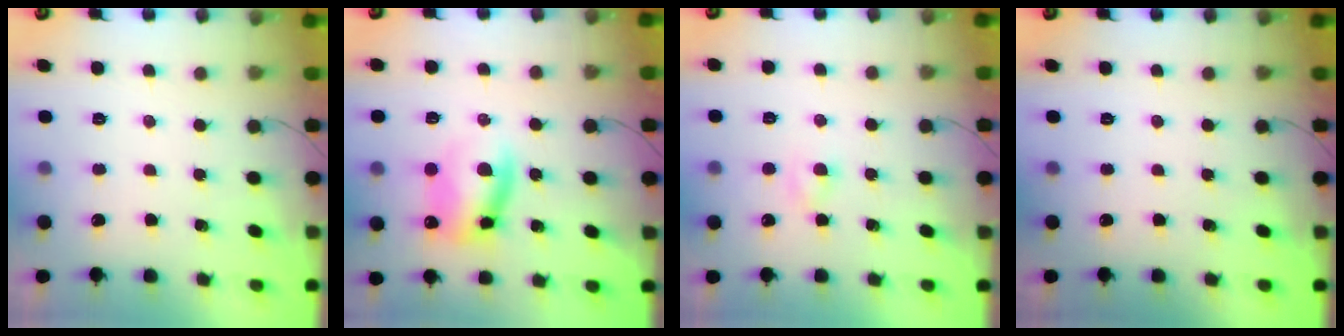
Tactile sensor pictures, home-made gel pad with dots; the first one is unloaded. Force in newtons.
{"total": 10.5, "press": 10.4, "slide": 1.6}
{"total": 1.0, "press": 0.8, "slide": 0.6}
{"total": 0.0}